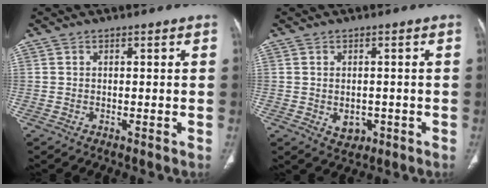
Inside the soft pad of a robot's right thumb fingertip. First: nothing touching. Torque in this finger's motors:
{"motor_torque": [-0.31, 0.21, 0.17, 0.39, 0.10]}